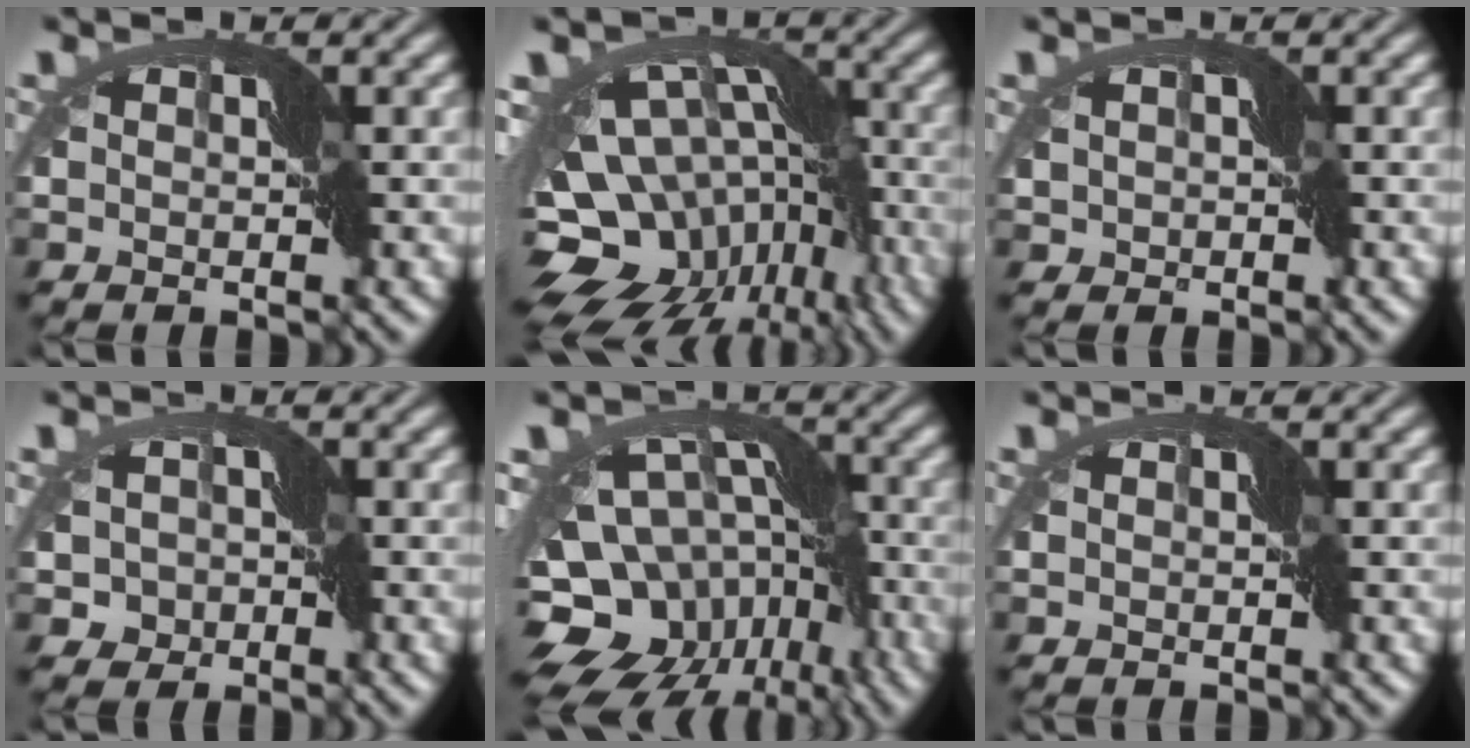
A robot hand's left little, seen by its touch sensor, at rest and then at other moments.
{"total": 15.2, "force": [-4.8, 10.2, 10.1], "torque": [-0.187, -0.001, -0.039]}
{"total": 1.1, "force": [-0.1, 1.1, 0.3], "torque": [-0.004, 0.003, -0.006]}
{"total": 3.2, "force": [-1.5, 2.6, 1.0], "torque": [-0.001, 0.012, -0.032]}
{"total": 13.4, "force": [-4.3, 9.8, 8.1], "torque": [-0.151, 0.002, -0.054]}
{"total": 0.0}